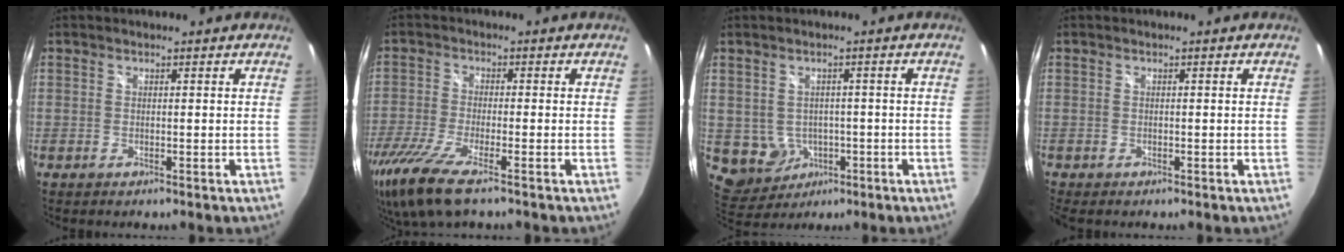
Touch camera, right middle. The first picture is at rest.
{"total": 11.5, "force": [-8.1, 1.8, 8.0], "torque": [-0.186, -0.050, -0.154]}
{"total": 6.7, "force": [-1.7, 6.0, 2.4], "torque": [-0.065, 0.001, -0.007]}
{"total": 1.5, "force": [-1.3, 0.5, 0.6], "torque": [-0.015, -0.012, -0.024]}